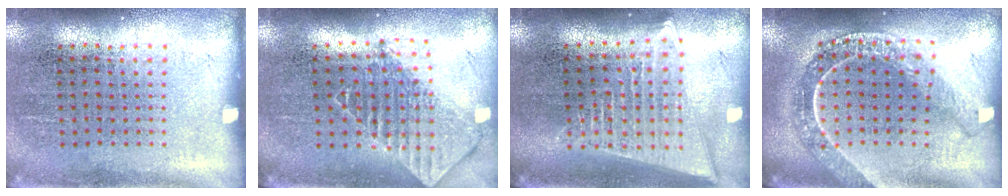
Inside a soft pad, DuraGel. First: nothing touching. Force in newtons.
{"total": 2.1, "press": 1.6, "slide": 1.3}
{"total": 2.0, "press": 1.8, "slide": 1.0}
{"total": 2.3, "press": 1.9, "slide": 1.2}